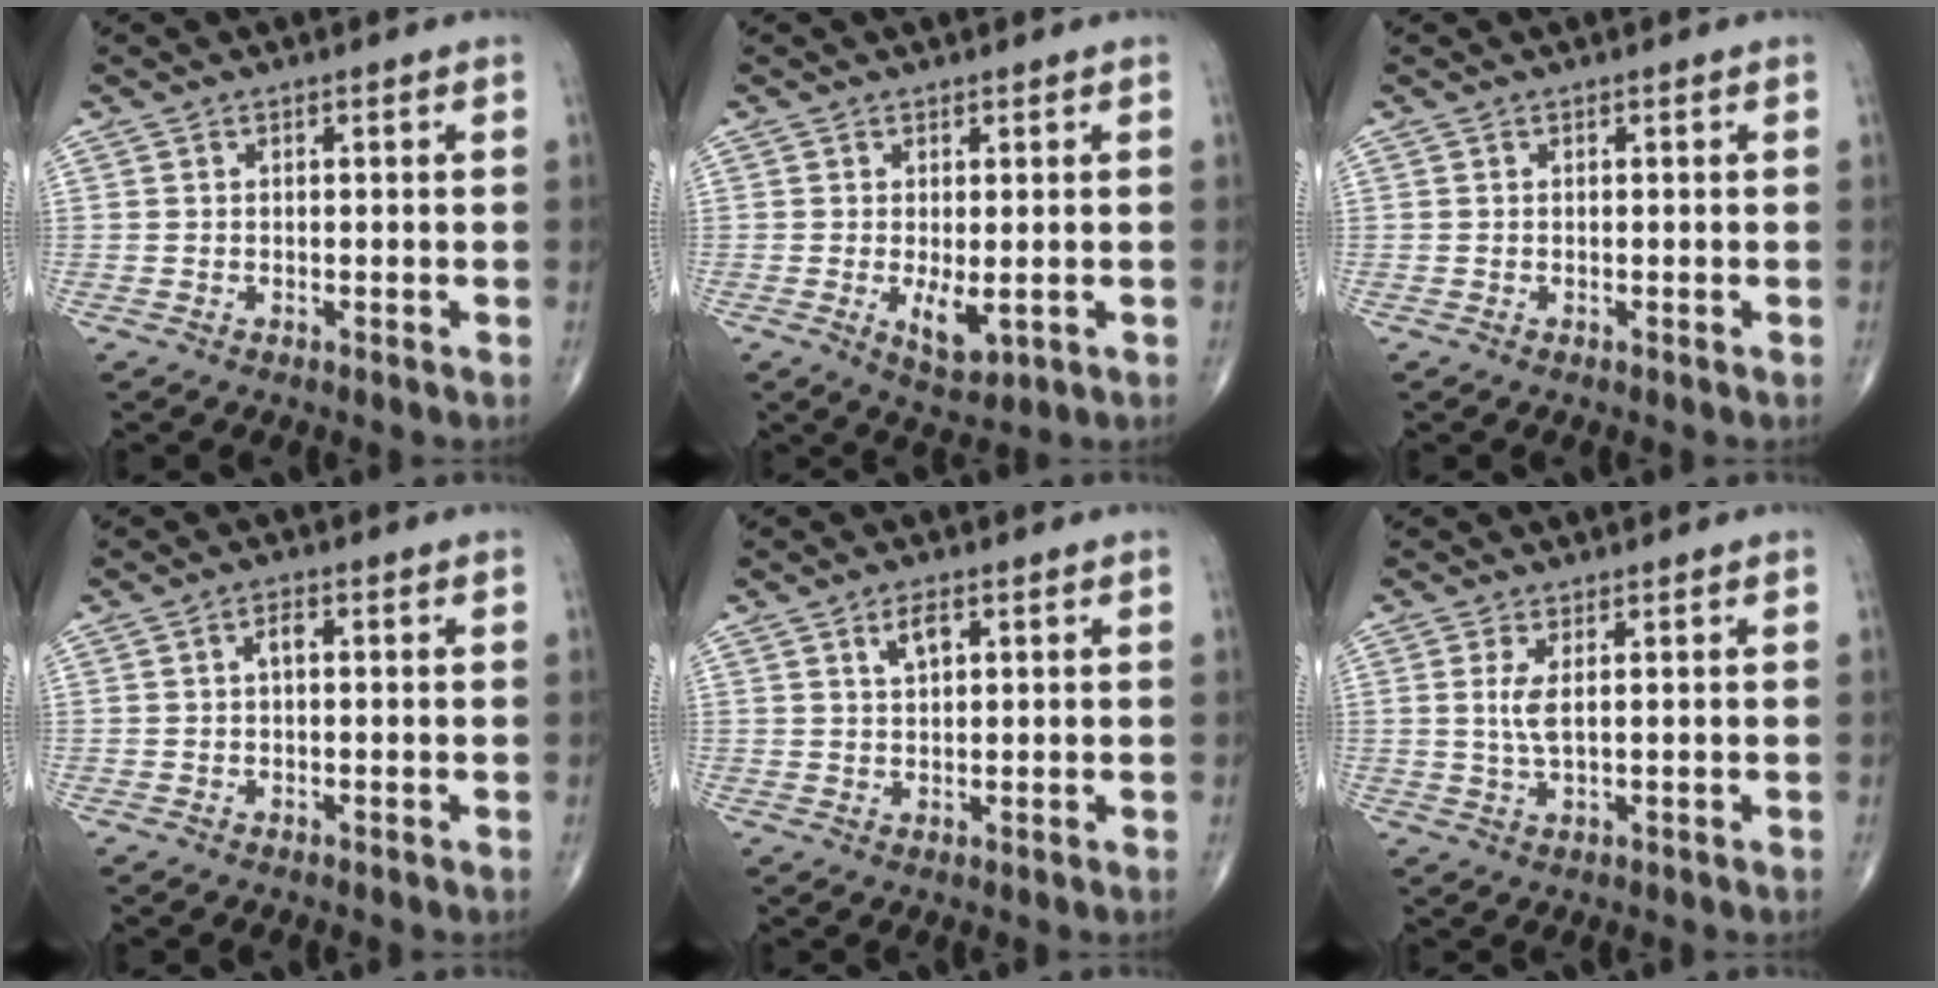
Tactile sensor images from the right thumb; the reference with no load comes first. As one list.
[{"total": 4.4, "force": [-0.6, 1.9, 3.9], "torque": [-0.060, -0.013, 0.000]}, {"total": 0.0}, {"total": 1.8, "force": [0.2, 0.9, 1.5], "torque": [-0.025, 0.004, -0.001]}, {"total": 3.2, "force": [1.5, 1.5, 2.4], "torque": [-0.040, -0.005, 0.028]}, {"total": 3.2, "force": [0.7, 0.8, 3.0], "torque": [-0.073, -0.008, 0.019]}]